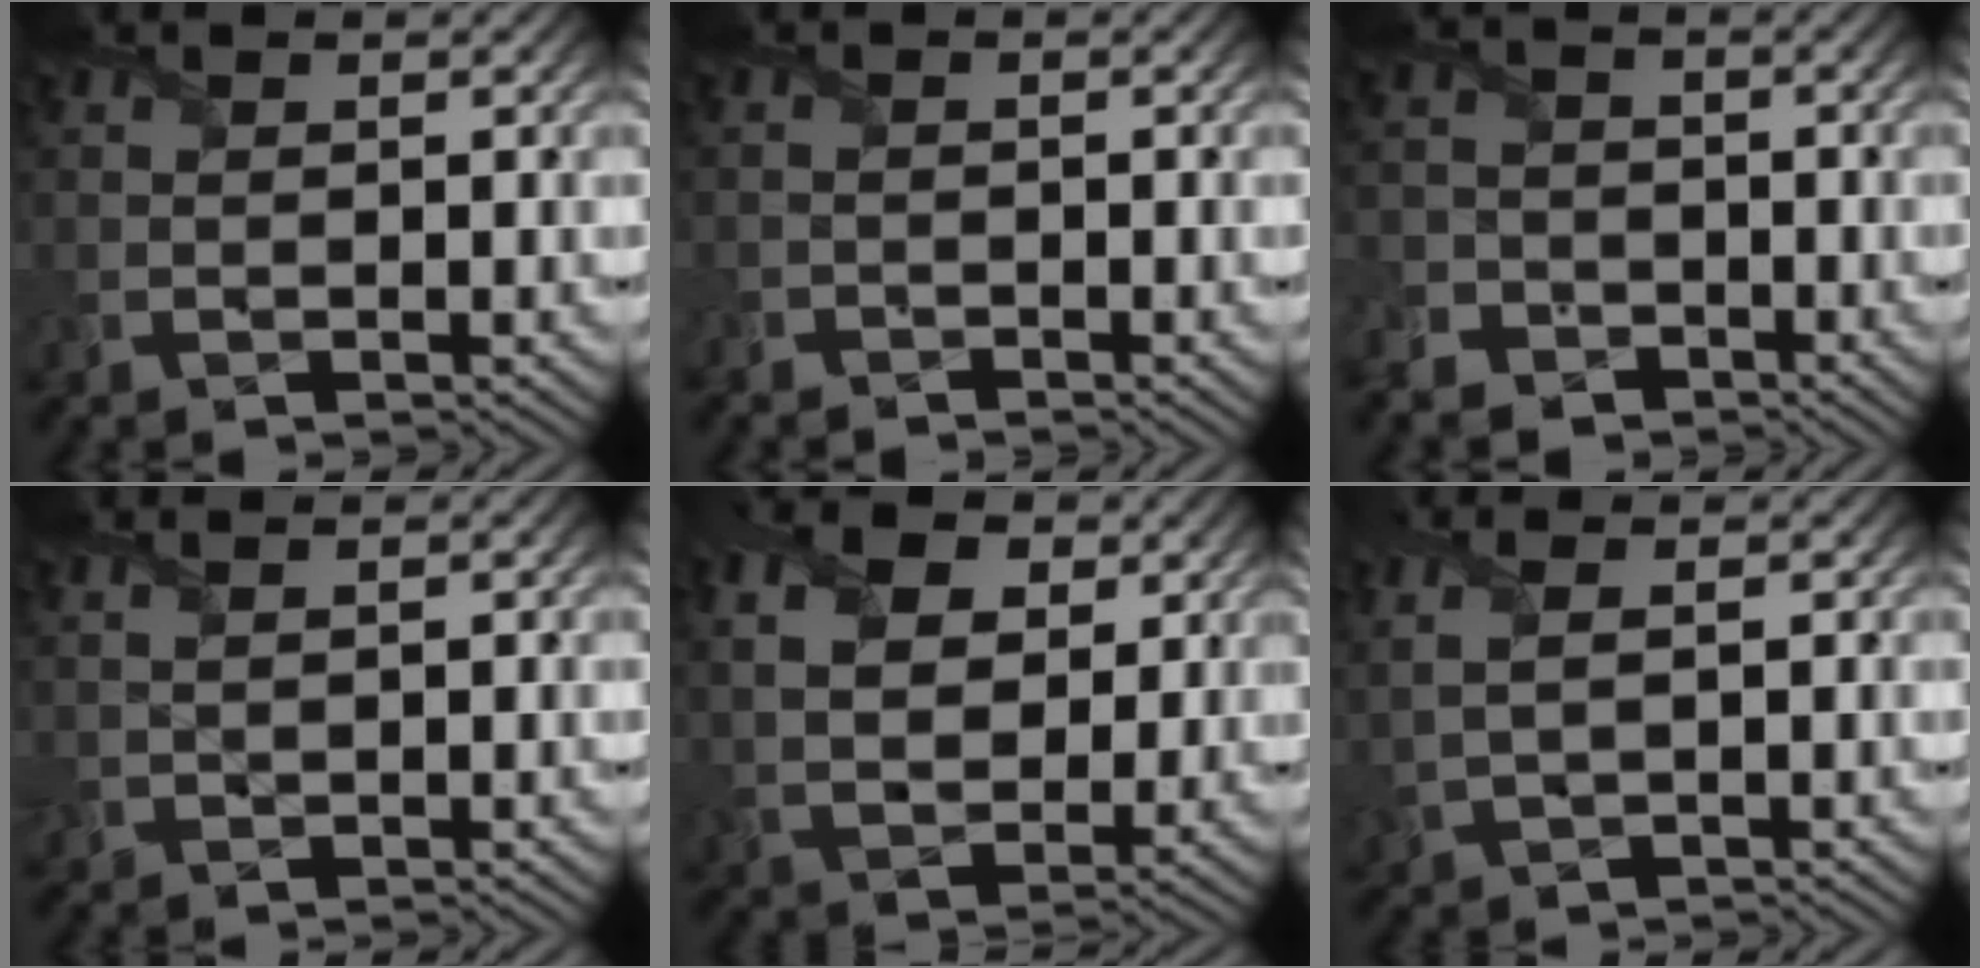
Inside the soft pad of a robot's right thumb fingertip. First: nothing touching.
{"total": 1.3, "force": [-1.2, 0.2, -0.4], "torque": [0.014, 0.001, -0.027]}
{"total": 5.9, "force": [-4.2, 4.1, 0.7], "torque": [-0.027, -0.015, -0.092]}
{"total": 1.4, "force": [1.2, 0.2, 0.8], "torque": [-0.024, 0.003, 0.031]}
{"total": 11.2, "force": [4.6, 7.2, 7.3], "torque": [-0.184, 0.009, 0.083]}
{"total": 3.5, "force": [1.4, 1.3, 2.9], "torque": [-0.082, 0.005, 0.034]}